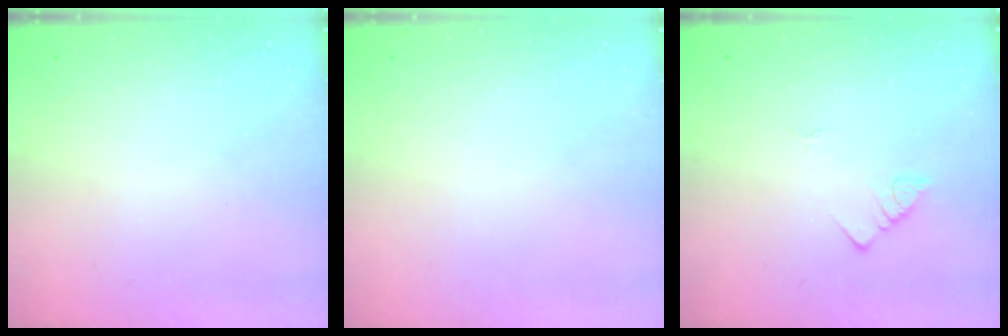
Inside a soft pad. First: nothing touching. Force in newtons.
{"total": 1.5, "press": 1.5, "slide": 0.1}
{"total": 3.1, "press": 3.1, "slide": 0.4}